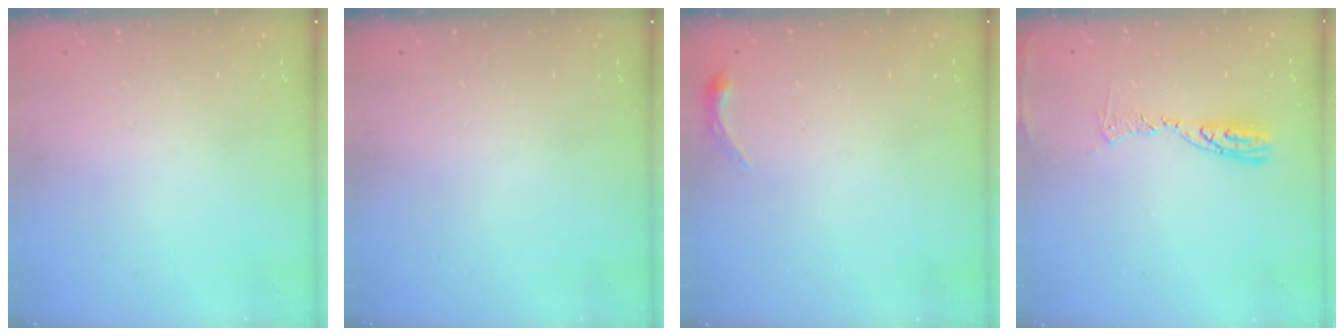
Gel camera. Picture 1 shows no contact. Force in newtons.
{"total": 0.0}
{"total": 3.9, "press": 3.8, "slide": 0.7}
{"total": 8.8, "press": 8.8, "slide": 0.9}